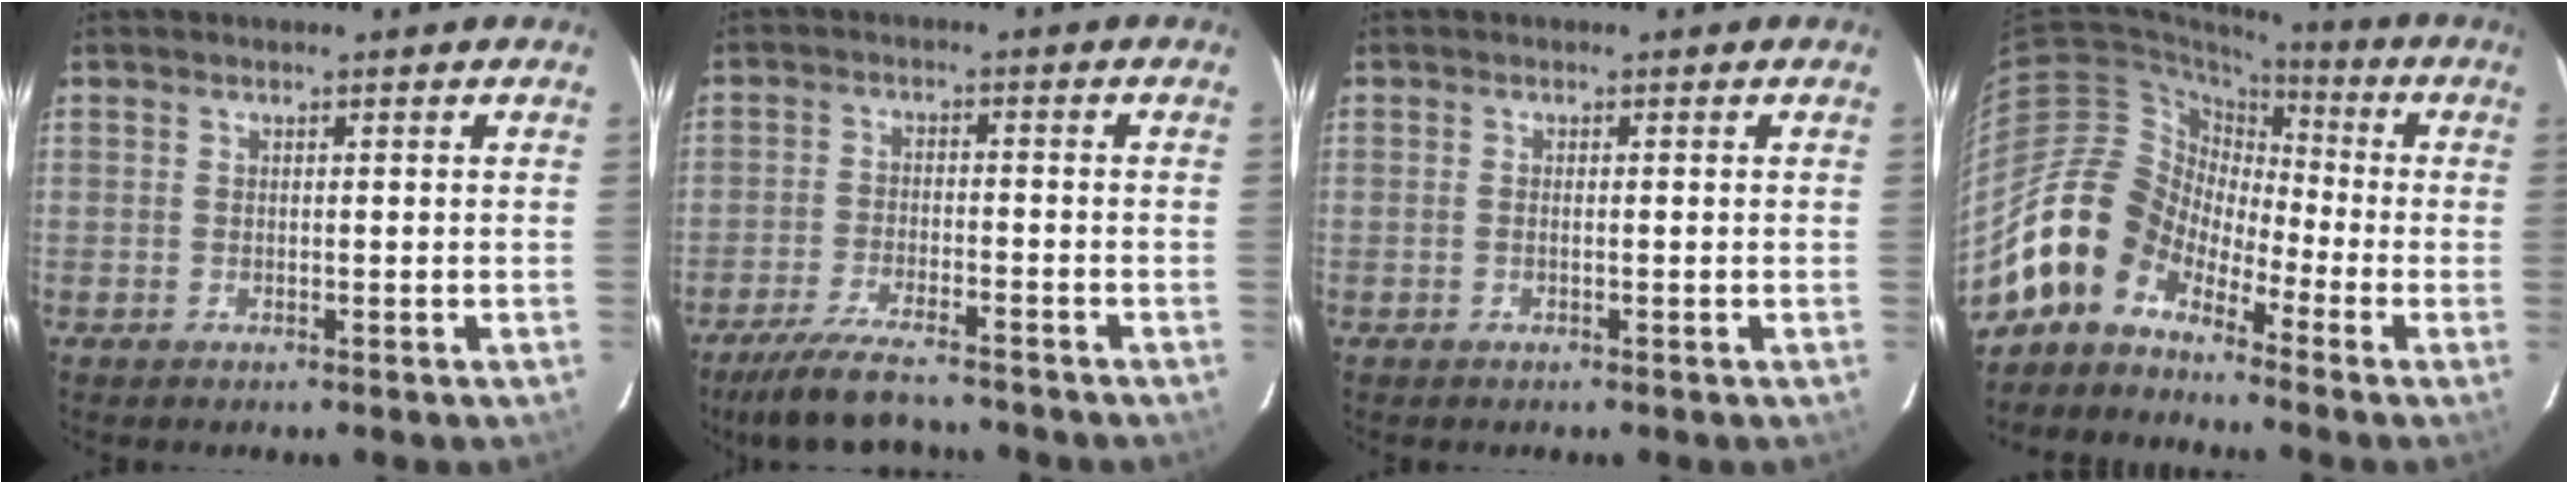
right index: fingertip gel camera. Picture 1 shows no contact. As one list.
[{"total": 11.9, "force": [-10.3, 2.5, 5.4], "torque": [-0.127, -0.019, -0.172]}, {"total": 0.5, "force": [-0.2, -0.1, 0.5], "torque": [-0.010, 0.001, -0.004]}, {"total": 12.0, "force": [-8.4, 7.7, 3.6], "torque": [-0.072, 0.031, -0.174]}]